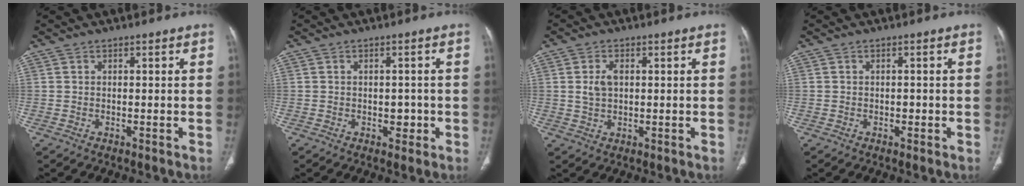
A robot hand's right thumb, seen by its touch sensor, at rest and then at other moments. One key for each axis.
{"total": 2.4, "fx": -0.6, "fy": 1.8, "fz": 1.5, "tx": -0.006, "ty": 0.004, "tz": -0.005}
{"total": 3.7, "fx": 0.6, "fy": 2.3, "fz": 2.8, "tx": -0.054, "ty": 0.002, "tz": 0.014}
{"total": 1.0, "fx": -0.3, "fy": 0.8, "fz": 0.6, "tx": -0.005, "ty": 0.002, "tz": -0.004}